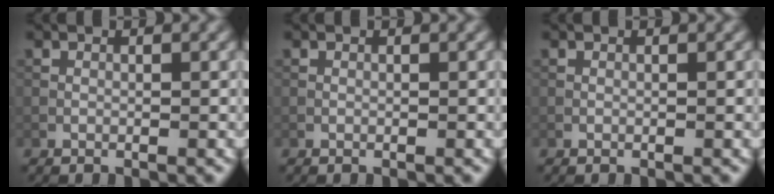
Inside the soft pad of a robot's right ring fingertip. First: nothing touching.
{"total": 0.0}
{"total": 0.0}